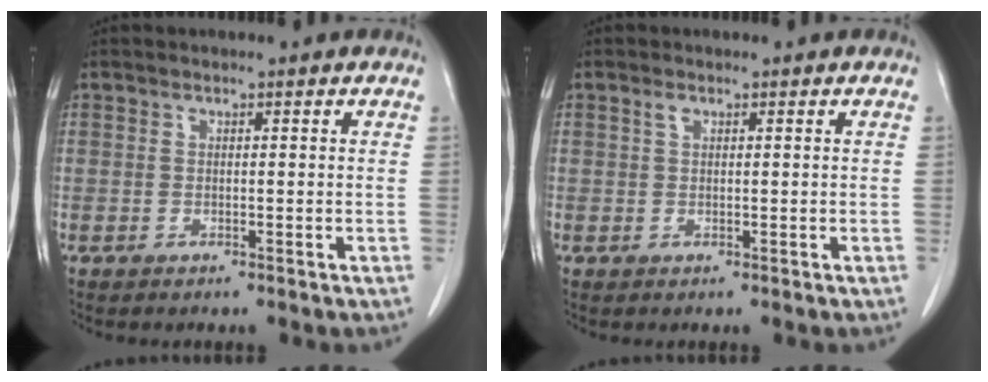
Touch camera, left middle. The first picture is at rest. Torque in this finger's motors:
{"motor_torque": [0.43, -0.11, 0.05, 0.05]}